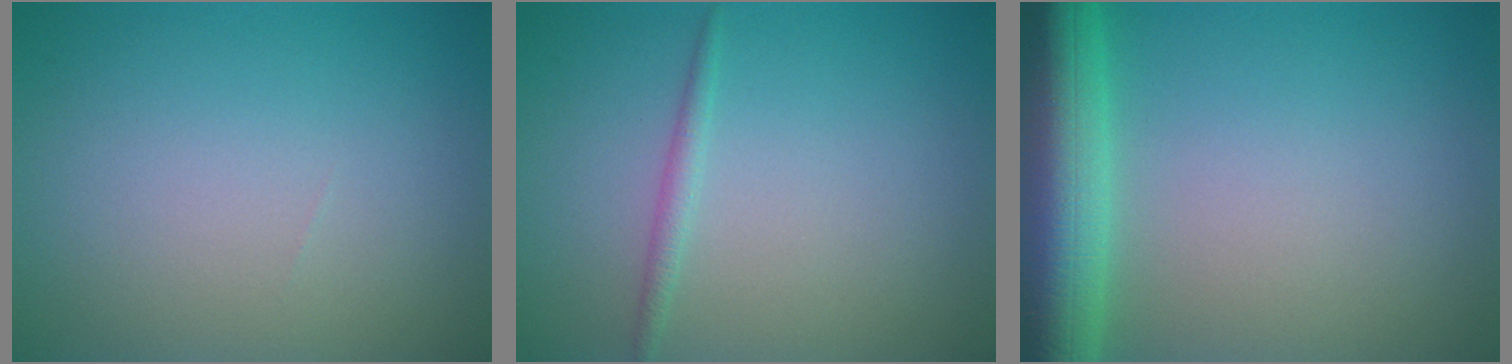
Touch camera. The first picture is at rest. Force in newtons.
{"total": 1.1, "press": 1.1, "slide": 0.0}
{"total": 8.9, "press": 8.9, "slide": 0.3}